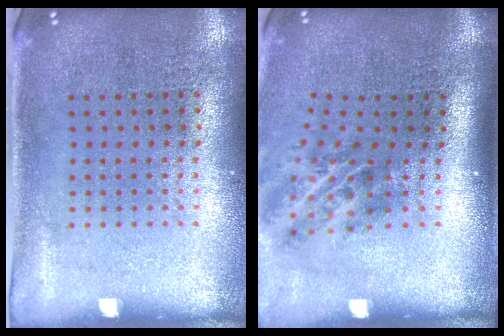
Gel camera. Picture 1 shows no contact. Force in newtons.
{"total": 1.9, "press": 1.2, "slide": 1.5}